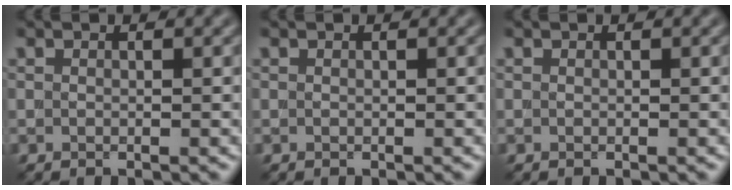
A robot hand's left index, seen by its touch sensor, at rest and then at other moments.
{"total": 0.0}
{"total": 0.0}